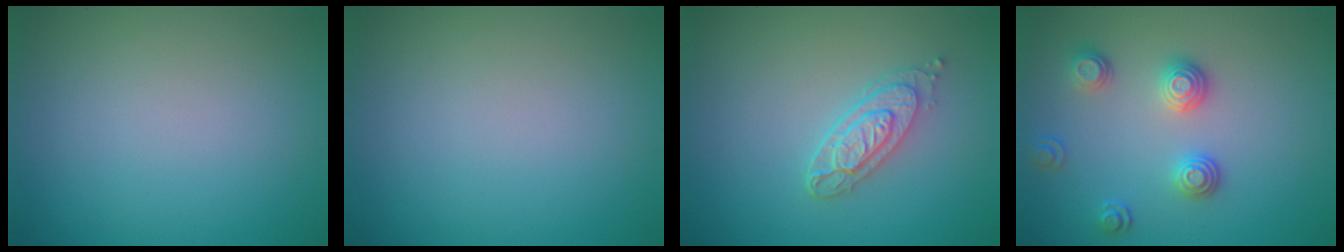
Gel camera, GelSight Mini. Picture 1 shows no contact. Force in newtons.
{"total": 0.0}
{"total": 3.2, "press": 2.6, "slide": 1.9}
{"total": 2.9, "press": 2.5, "slide": 1.5}